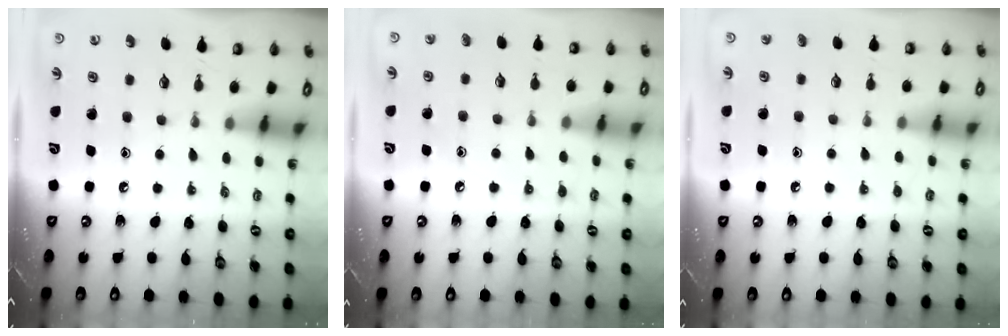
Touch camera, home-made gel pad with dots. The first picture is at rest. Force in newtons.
{"total": 4.9, "press": 4.9, "slide": 0.5}
{"total": 5.4, "press": 5.4, "slide": 0.7}